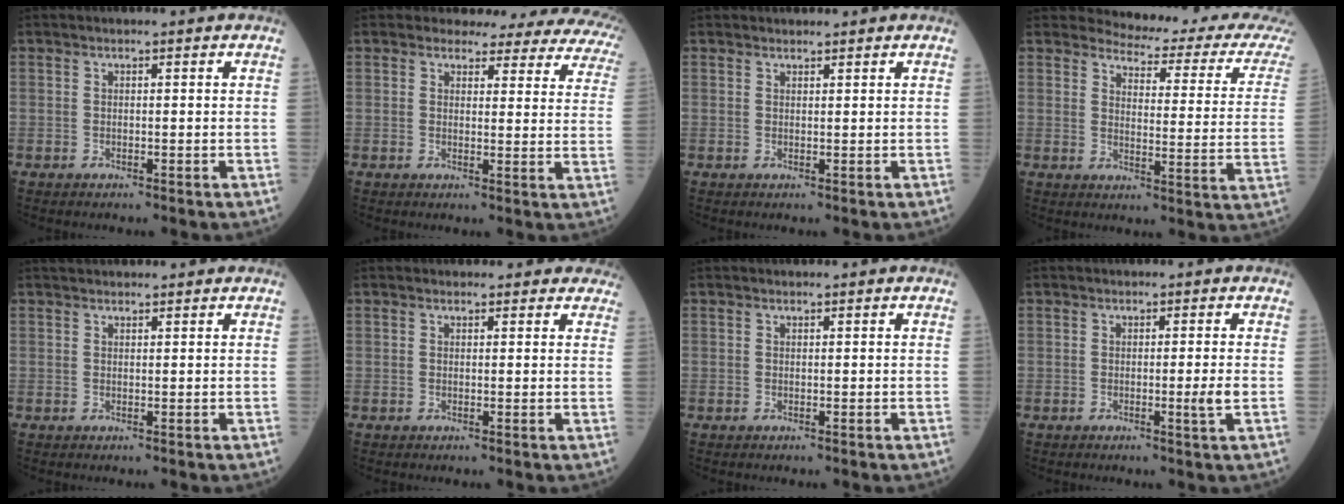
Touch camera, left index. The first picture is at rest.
{"total": 15.9, "force": [14.4, 5.2, 4.4], "torque": [-0.030, -0.041, 0.129]}
{"total": 1.0, "force": [0.9, 0.3, 0.0], "torque": [-0.006, 0.003, 0.016]}
{"total": 15.4, "force": [14.9, 0.6, 3.7], "torque": [-0.034, -0.089, 0.153]}
{"total": 3.8, "force": [3.5, 0.7, 1.1], "torque": [-0.011, 0.034, 0.052]}
{"total": 6.5, "force": [5.9, 2.6, 0.8], "torque": [0.022, 0.009, 0.046]}
{"total": 0.0}
{"total": 2.1, "force": [-0.4, -0.6, 2.0], "torque": [-0.033, -0.007, -0.006]}